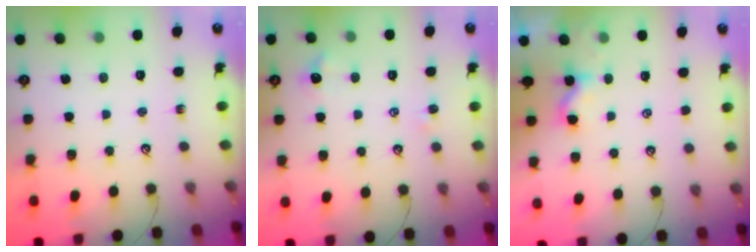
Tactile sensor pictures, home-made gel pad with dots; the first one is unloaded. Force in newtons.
{"total": 1.9, "press": 1.8, "slide": 0.5}
{"total": 1.6, "press": 1.6, "slide": 0.2}